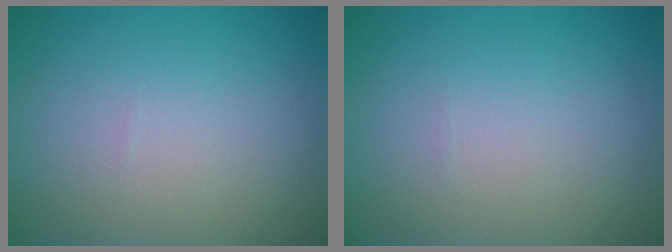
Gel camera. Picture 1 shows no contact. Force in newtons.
{"total": 0.0}